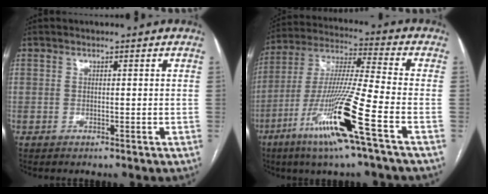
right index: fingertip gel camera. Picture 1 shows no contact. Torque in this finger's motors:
{"motor_torque": [1.68, -0.46, 1.05, 0.21]}